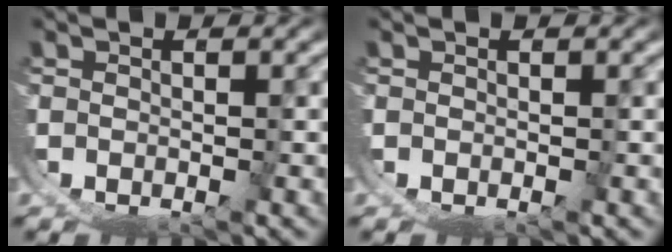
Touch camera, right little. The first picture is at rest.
{"total": 0.0}